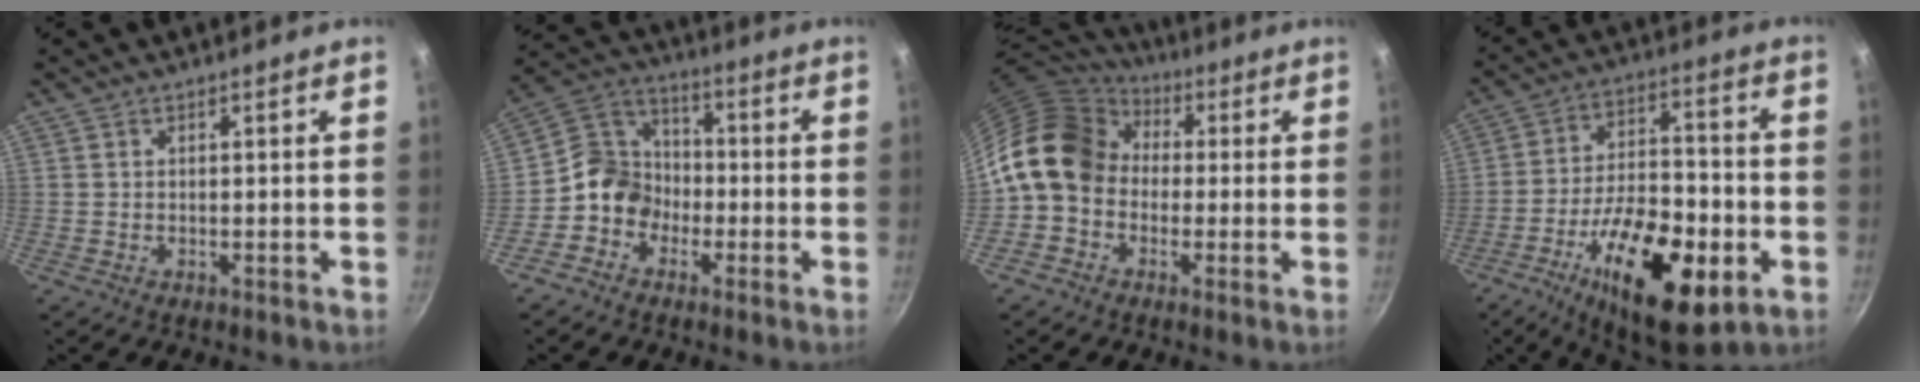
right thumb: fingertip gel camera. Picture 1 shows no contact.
{"total": 8.9, "force": [-3.1, 7.6, 3.3], "torque": [-0.023, 0.040, -0.080]}
{"total": 15.0, "force": [0.9, 12.2, 8.7], "torque": [-0.134, 0.040, -0.004]}
{"total": 23.0, "force": [-8.7, 10.0, 18.8], "torque": [-0.283, 0.027, -0.135]}